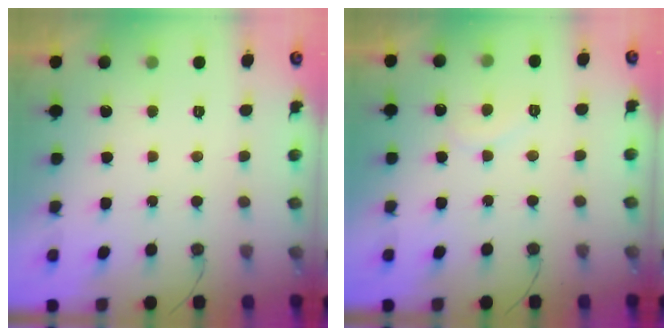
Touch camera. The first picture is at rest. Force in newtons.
{"total": 5.5, "press": 5.5, "slide": 0.4}